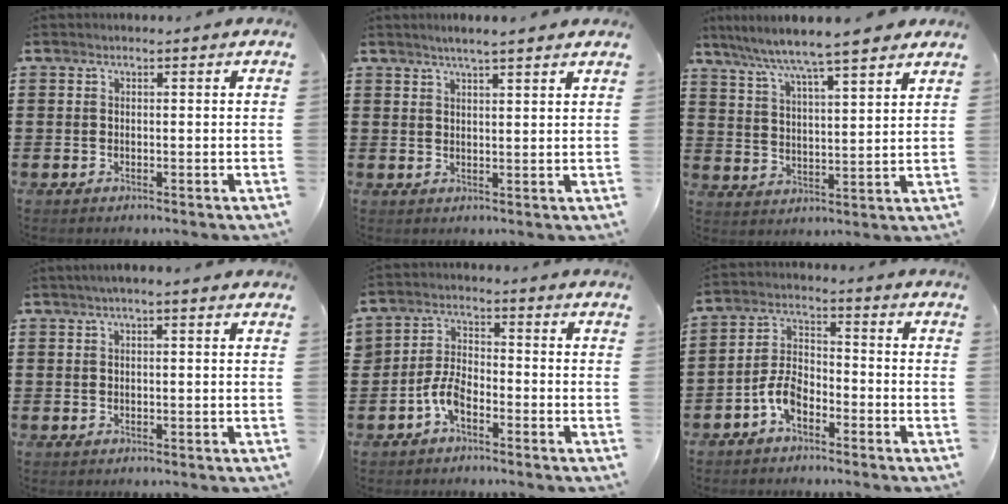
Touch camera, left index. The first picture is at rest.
{"total": 2.7, "force": [2.4, -0.2, 1.2], "torque": [-0.029, 0.000, 0.043]}
{"total": 6.0, "force": [5.4, -0.3, 2.5], "torque": [-0.074, -0.033, 0.088]}
{"total": 1.1, "force": [0.4, 0.0, 1.1], "torque": [-0.020, 0.000, 0.006]}
{"total": 4.7, "force": [-2.9, 2.4, 2.9], "torque": [-0.079, 0.002, -0.062]}
{"total": 5.7, "force": [-3.5, 3.0, 3.4], "torque": [-0.088, 0.007, -0.072]}